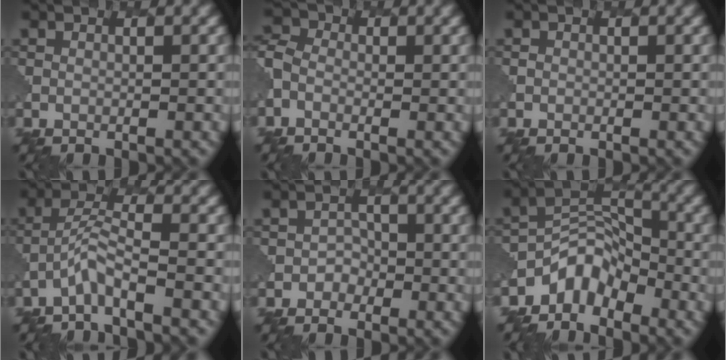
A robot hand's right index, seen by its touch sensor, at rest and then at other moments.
{"total": 2.4, "force": [-0.9, 1.8, 1.3], "torque": [-0.030, 0.002, -0.028]}
{"total": 0.0}
{"total": 2.5, "force": [-1.7, 0.0, 1.7], "torque": [-0.037, 0.009, -0.041]}
{"total": 1.2, "force": [-0.4, 1.1, 0.2], "torque": [0.008, 0.006, -0.010]}
{"total": 4.1, "force": [-3.1, 2.2, 1.4], "torque": [-0.012, 0.005, -0.069]}